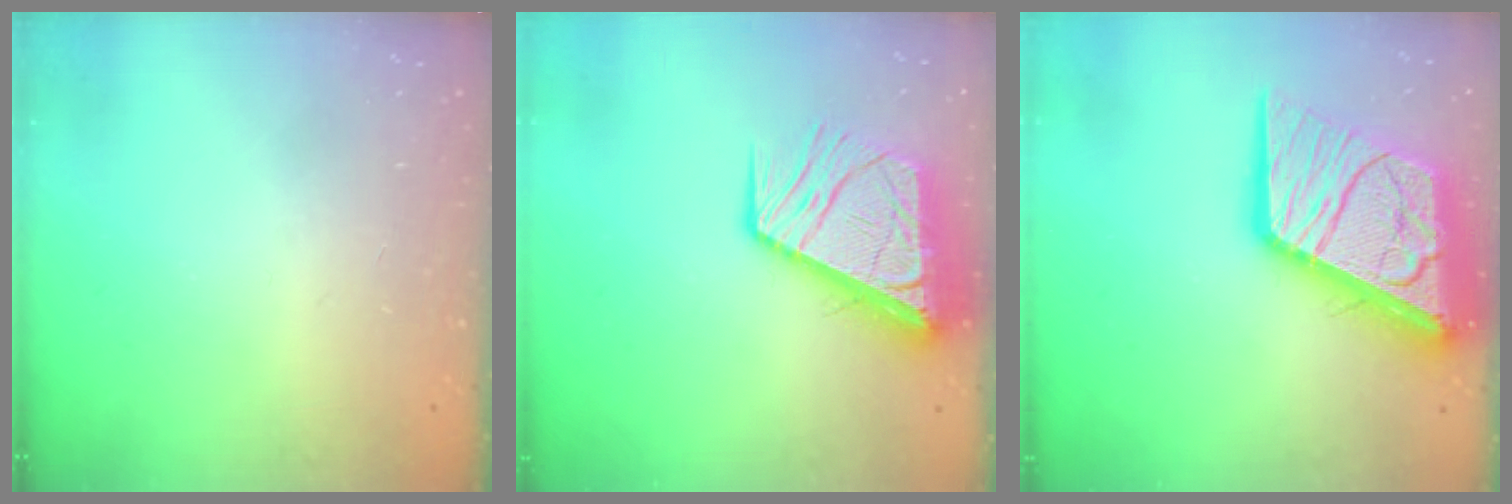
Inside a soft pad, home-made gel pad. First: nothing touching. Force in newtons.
{"total": 13.9, "press": 13.8, "slide": 1.7}
{"total": 25.4, "press": 25.2, "slide": 3.1}